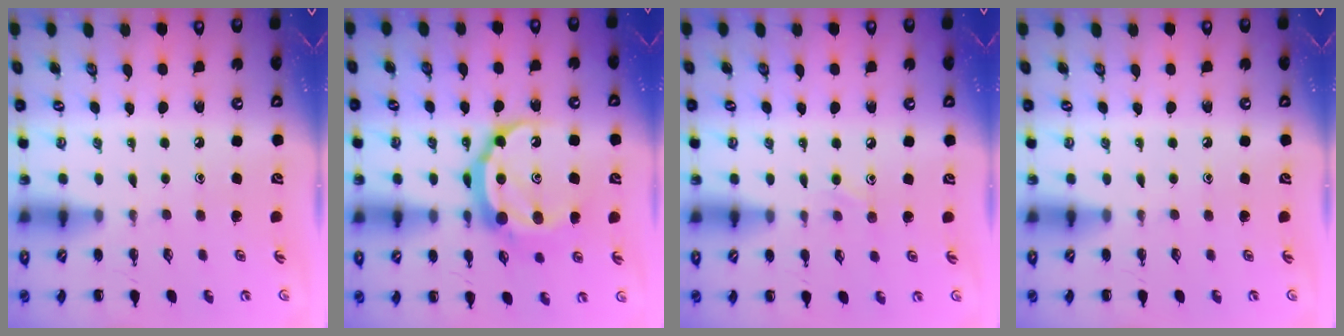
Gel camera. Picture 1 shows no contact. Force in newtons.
{"total": 14.6, "press": 14.6, "slide": 1.0}
{"total": 5.1, "press": 4.8, "slide": 1.6}
{"total": 0.0}